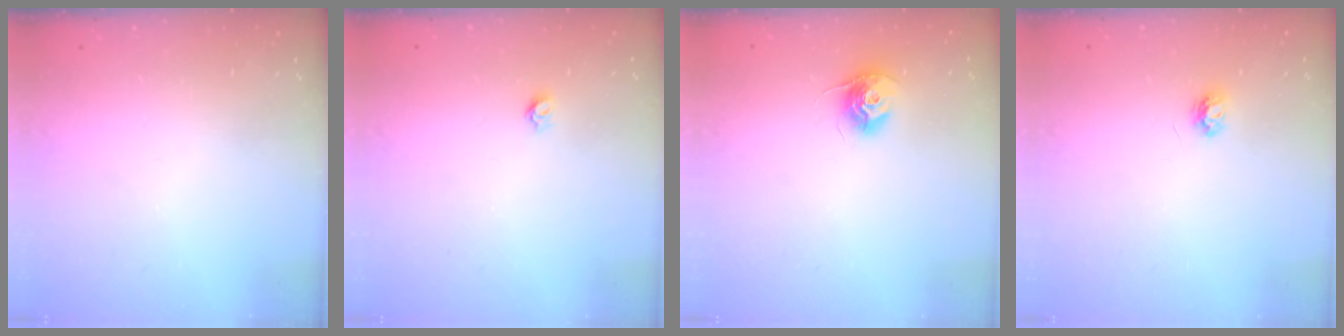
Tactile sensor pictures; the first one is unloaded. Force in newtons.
{"total": 3.6, "press": 3.6, "slide": 0.3}
{"total": 10.6, "press": 10.6, "slide": 0.7}
{"total": 3.8, "press": 3.8, "slide": 0.5}